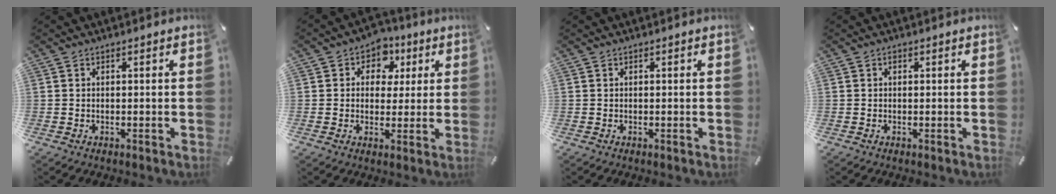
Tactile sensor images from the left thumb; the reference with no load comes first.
{"total": 7.2, "force": [1.7, 6.3, 3.1], "torque": [-0.042, -0.002, 0.024]}
{"total": 0.0}
{"total": 0.5, "force": [0.2, 0.4, 0.3], "torque": [-0.005, 0.001, 0.003]}